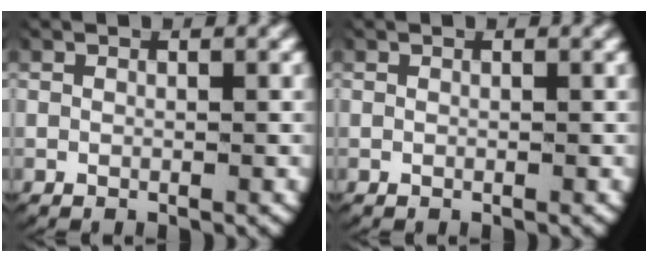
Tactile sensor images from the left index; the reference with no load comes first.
{"total": 0.0}